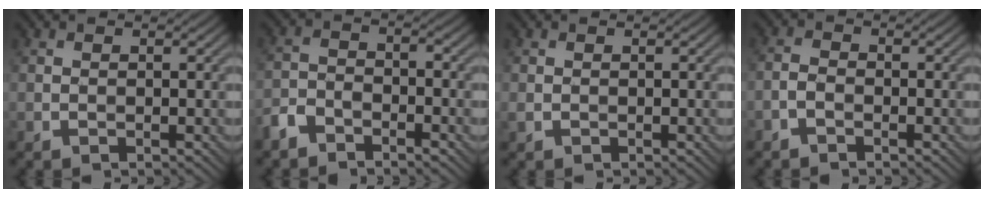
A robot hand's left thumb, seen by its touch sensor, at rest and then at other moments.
{"total": 4.1, "force": [-3.3, 1.5, 1.8], "torque": [-0.036, -0.001, -0.079]}
{"total": 0.6, "force": [-0.1, 0.5, 0.3], "torque": [-0.010, -0.002, -0.001]}
{"total": 1.8, "force": [-1.3, 0.7, 1.0], "torque": [-0.022, 0.002, -0.033]}